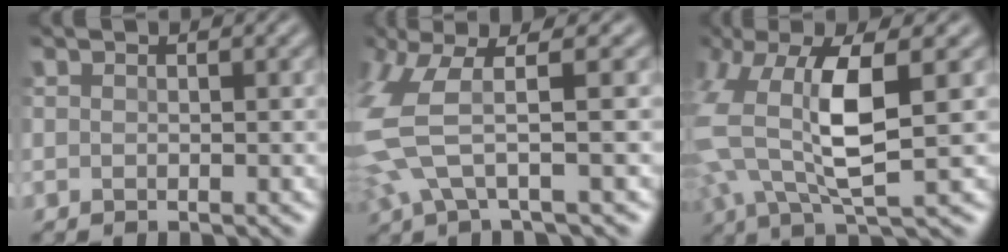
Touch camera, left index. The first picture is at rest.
{"total": 6.0, "force": [0.3, 1.5, 5.8], "torque": [-0.161, -0.004, 0.002]}
{"total": 8.6, "force": [1.5, 3.2, 7.8], "torque": [-0.180, 0.006, 0.026]}